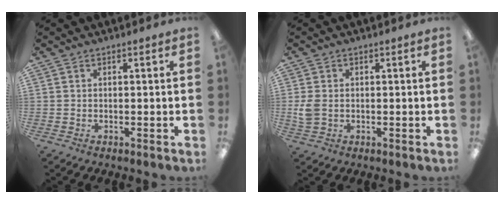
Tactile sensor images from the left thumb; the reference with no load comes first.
{"total": 3.7, "force": [-0.1, 2.7, 2.6], "torque": [-0.054, -0.002, -0.007]}